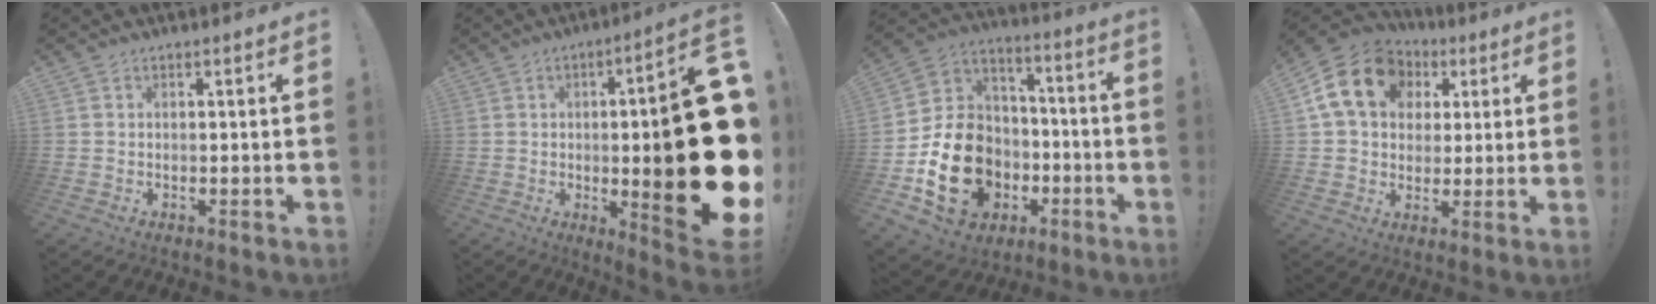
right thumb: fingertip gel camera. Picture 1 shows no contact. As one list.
[{"total": 25.9, "force": [-1.8, 4.9, 25.4], "torque": [-0.375, -0.011, -0.019]}, {"total": 21.8, "force": [-7.2, 16.7, 12.0], "torque": [-0.209, 0.048, -0.097]}, {"total": 18.7, "force": [6.0, 14.1, 10.8], "torque": [-0.170, -0.006, 0.118]}]